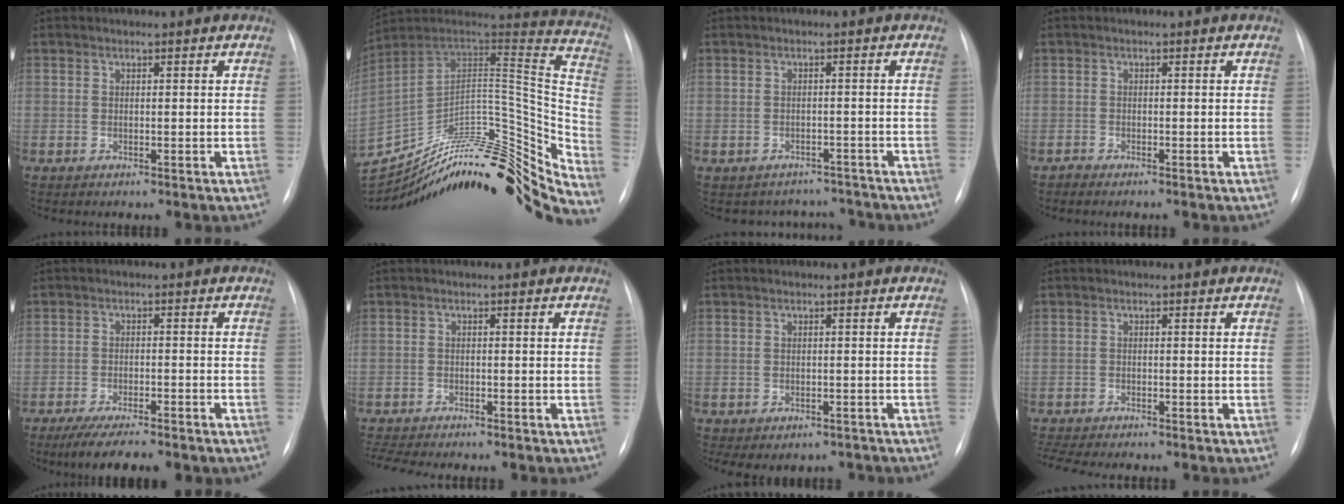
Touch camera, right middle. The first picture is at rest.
{"total": 35.7, "force": [-31.3, 5.2, 16.3], "torque": [-0.173, -0.007, -0.440]}
{"total": 5.6, "force": [-5.0, 2.5, -0.8], "torque": [0.018, 0.028, -0.058]}
{"total": 1.0, "force": [-1.0, -0.1, 0.3], "torque": [-0.008, -0.001, -0.018]}
{"total": 8.3, "force": [-6.6, 1.3, 4.8], "torque": [-0.074, -0.017, -0.100]}
{"total": 6.4, "force": [-5.8, 0.6, 2.5], "torque": [-0.038, -0.007, -0.089]}
{"total": 5.2, "force": [-4.0, 3.1, 1.3], "torque": [-0.010, 0.018, -0.047]}
{"total": 5.9, "force": [-5.2, 0.3, 2.6], "torque": [-0.041, -0.007, -0.083]}